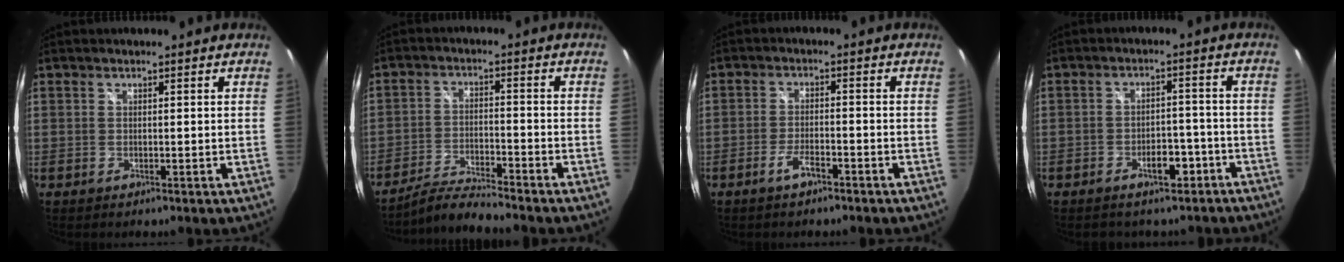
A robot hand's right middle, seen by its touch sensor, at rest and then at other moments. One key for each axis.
{"total": 5.9, "fx": -5.8, "fy": -0.8, "fz": 1.1, "tx": -0.045, "ty": 0.009, "tz": -0.114}
{"total": 3.6, "fx": -2.6, "fy": 1.0, "fz": 2.3, "tx": -0.059, "ty": 0.002, "tz": -0.047}
{"total": 6.6, "fx": -4.7, "fy": 4.0, "fz": 2.5, "tx": -0.042, "ty": 0.028, "tz": -0.046}